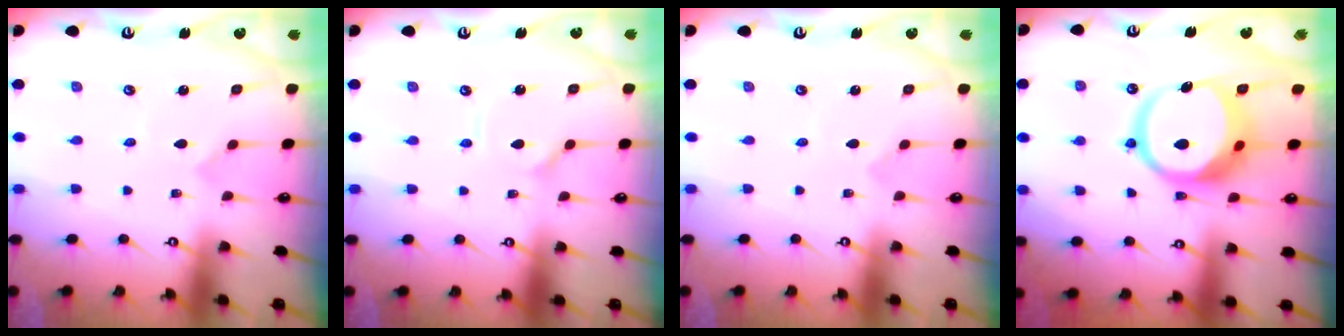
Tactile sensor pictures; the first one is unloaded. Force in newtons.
{"total": 2.1, "press": 2.1, "slide": 0.6}
{"total": 0.0}
{"total": 14.3, "press": 14.2, "slide": 1.9}